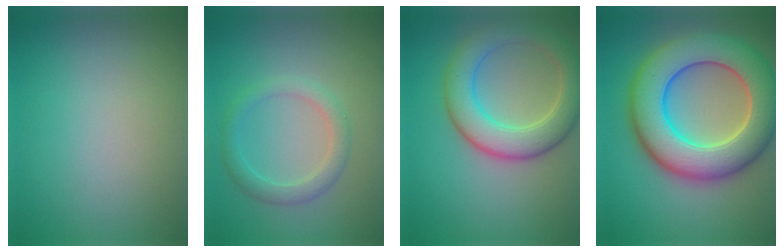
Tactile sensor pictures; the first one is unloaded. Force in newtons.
{"total": 2.5, "press": 2.5, "slide": 0.1}
{"total": 6.5, "press": 6.5, "slide": 0.5}
{"total": 12.0, "press": 12.0, "slide": 0.6}